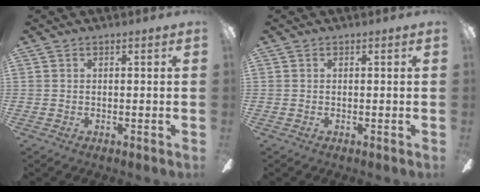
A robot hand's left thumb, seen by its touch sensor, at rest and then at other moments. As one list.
[{"total": 0.0}]